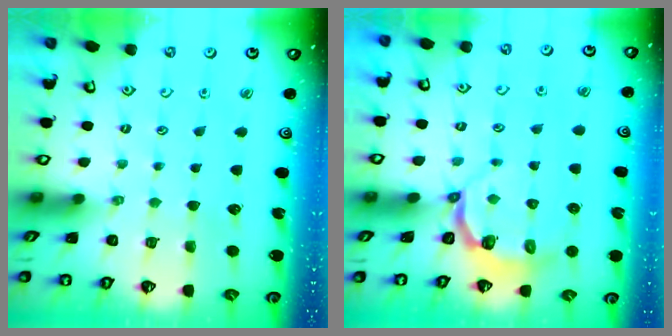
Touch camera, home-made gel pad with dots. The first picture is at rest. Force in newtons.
{"total": 4.4, "press": 3.5, "slide": 2.6}